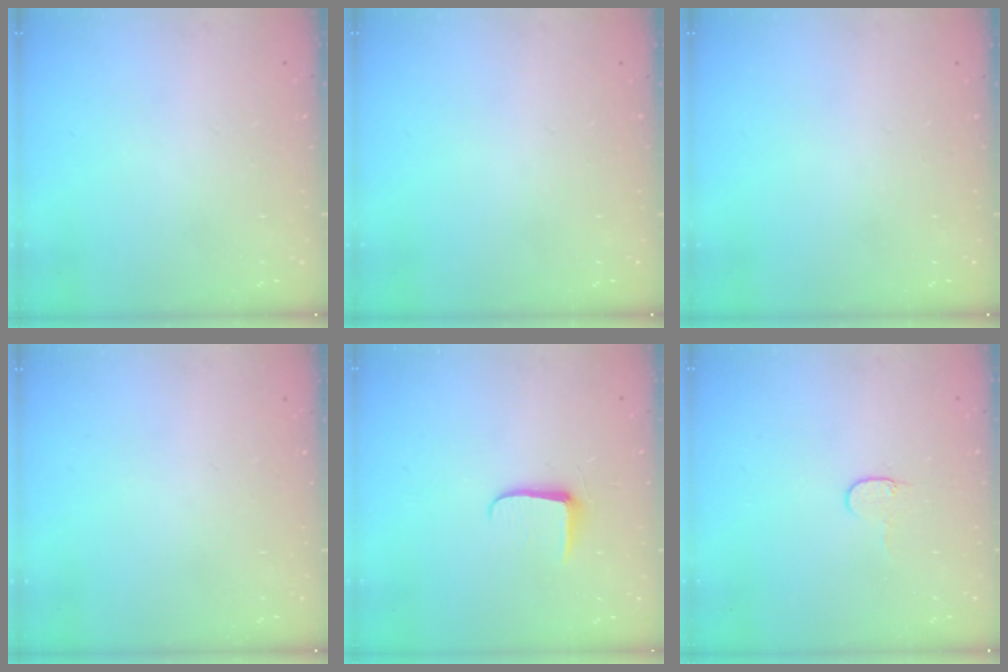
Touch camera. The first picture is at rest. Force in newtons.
{"total": 0.0}
{"total": 0.0}
{"total": 0.0}
{"total": 5.9, "press": 5.8, "slide": 0.8}
{"total": 4.0, "press": 4.0, "slide": 0.4}